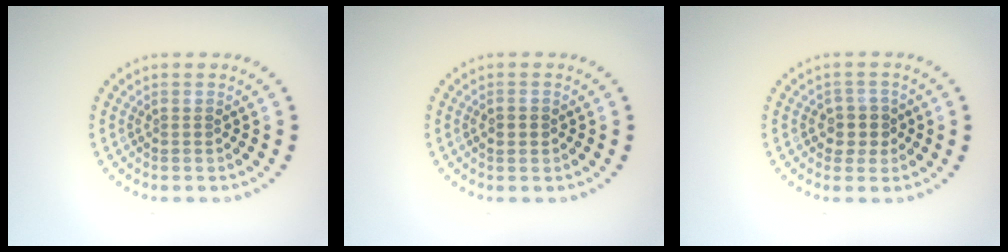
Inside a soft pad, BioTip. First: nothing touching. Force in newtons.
{"total": 1.8, "press": 1.8, "slide": 0.1}
{"total": 2.3, "press": 2.0, "slide": 1.2}